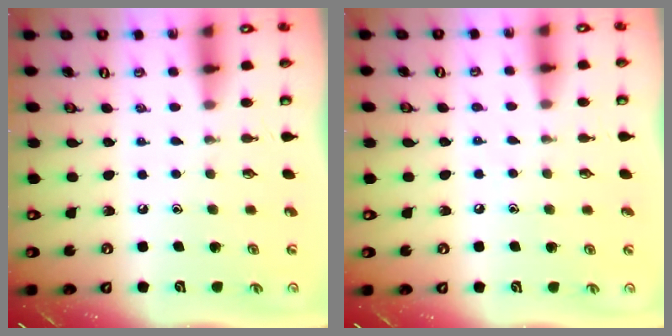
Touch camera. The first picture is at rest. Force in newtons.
{"total": 3.4, "press": 3.4, "slide": 0.5}